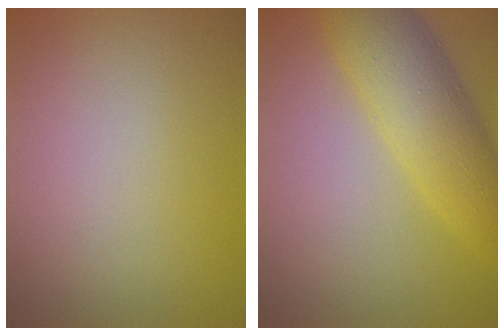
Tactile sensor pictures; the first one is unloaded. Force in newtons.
{"total": 7.1, "press": 7.1, "slide": 0.3}